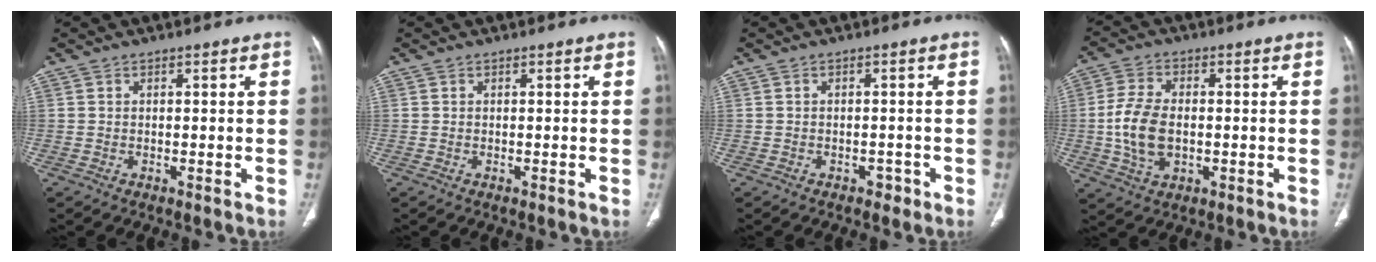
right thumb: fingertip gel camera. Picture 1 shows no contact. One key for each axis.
{"total": 0.0}
{"total": 1.7, "fx": -1.1, "fy": 1.2, "fz": 0.5, "tx": -0.003, "ty": 0.007, "tz": -0.013}
{"total": 10.0, "fx": -0.9, "fy": 6.2, "fz": 7.7, "tx": -0.156, "ty": 0.006, "tz": -0.015}